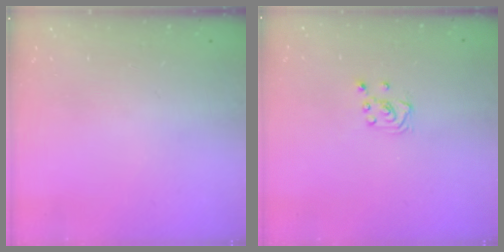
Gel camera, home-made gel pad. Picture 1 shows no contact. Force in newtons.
{"total": 3.7, "press": 3.6, "slide": 0.4}